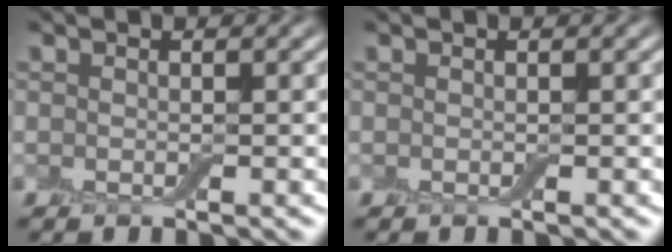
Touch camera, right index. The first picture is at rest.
{"total": 0.0}